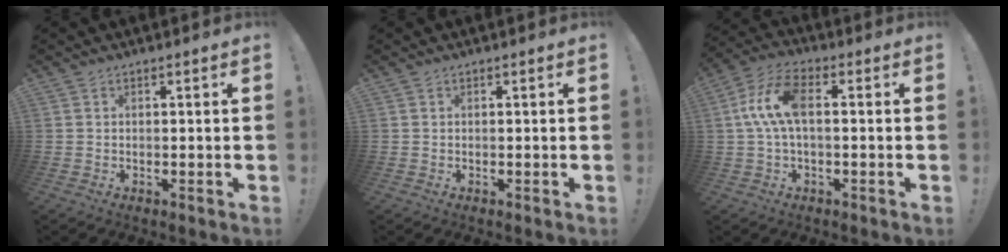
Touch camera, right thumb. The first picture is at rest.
{"total": 0.0}
{"total": 10.9, "force": [0.6, 4.8, 9.8], "torque": [-0.203, 0.009, 0.013]}